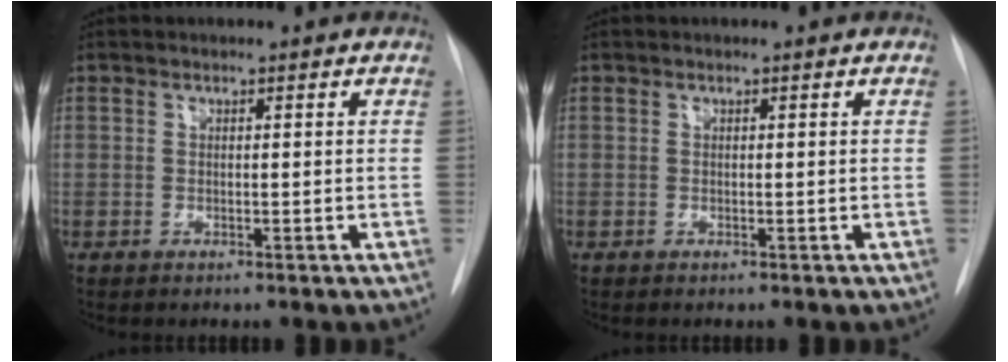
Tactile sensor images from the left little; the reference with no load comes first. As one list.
[{"total": 0.0}]